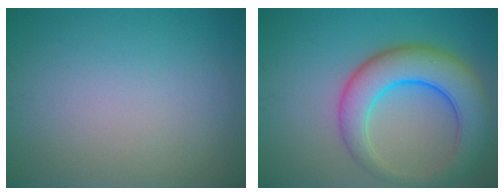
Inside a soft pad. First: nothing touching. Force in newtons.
{"total": 8.1, "press": 8.0, "slide": 0.5}